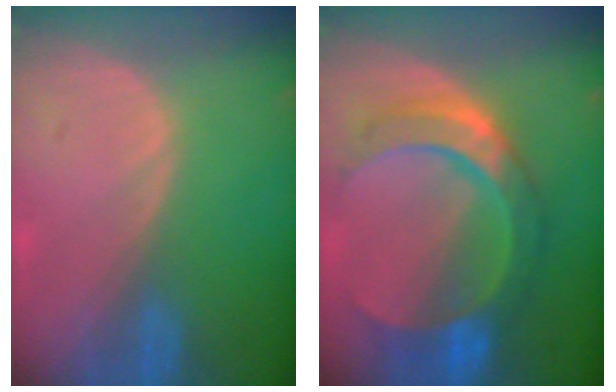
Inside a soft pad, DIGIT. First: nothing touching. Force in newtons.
{"total": 9.8, "press": 9.8, "slide": 0.9}